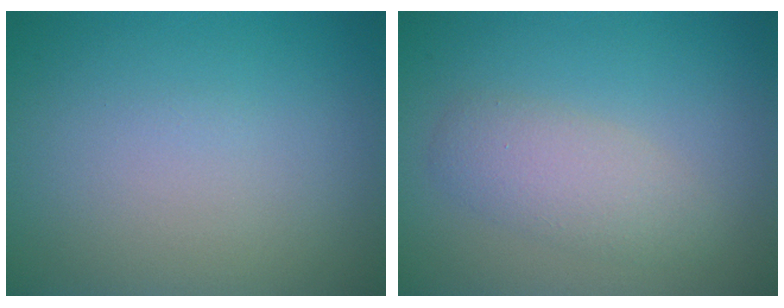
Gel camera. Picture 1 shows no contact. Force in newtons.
{"total": 3.0, "press": 3.0, "slide": 0.3}